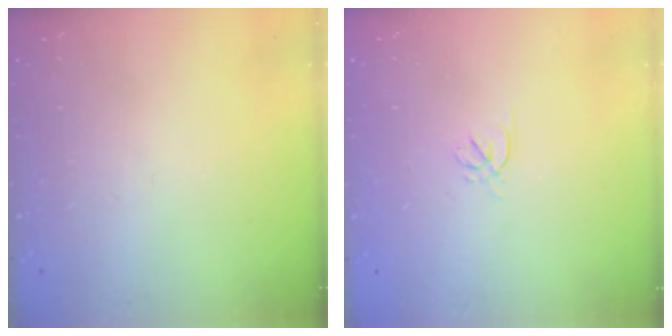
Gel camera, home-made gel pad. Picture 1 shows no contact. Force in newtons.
{"total": 1.7, "press": 1.6, "slide": 0.5}